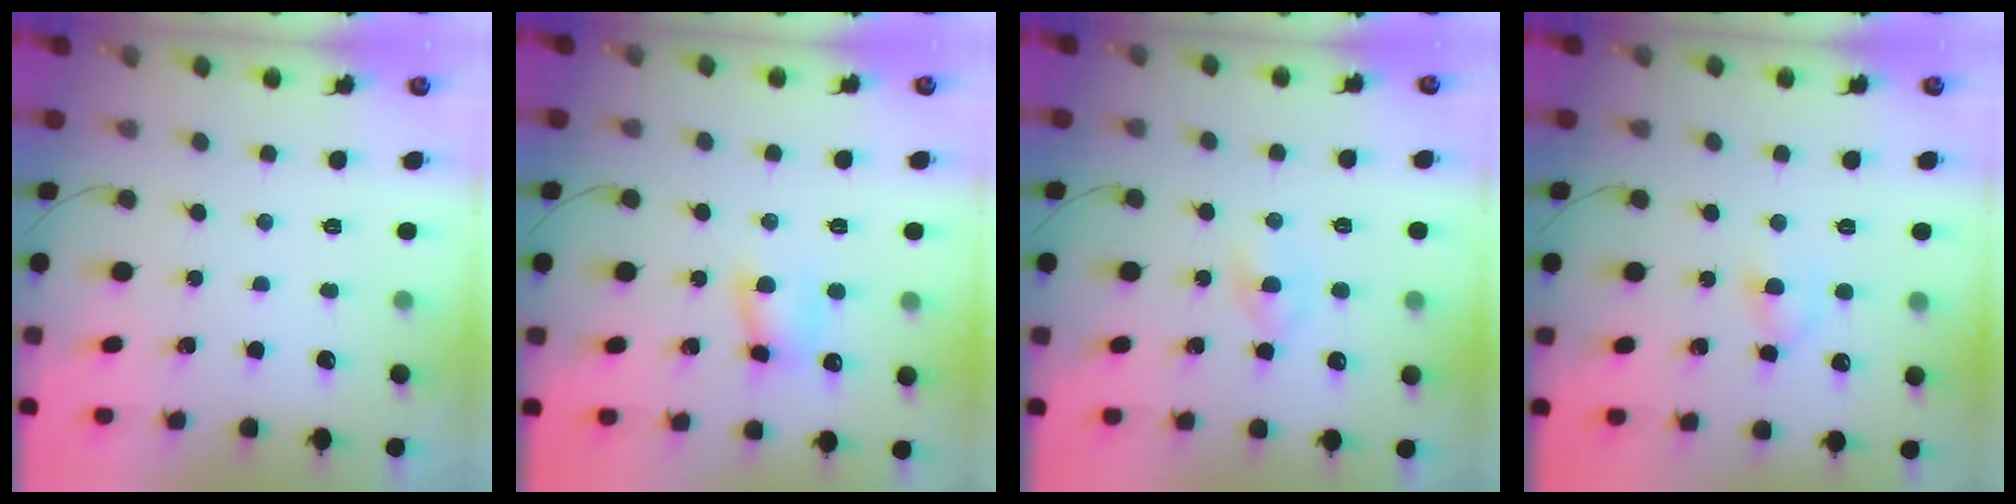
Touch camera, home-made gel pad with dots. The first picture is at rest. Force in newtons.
{"total": 6.4, "press": 6.4, "slide": 0.5}
{"total": 2.1, "press": 2.0, "slide": 0.7}
{"total": 4.3, "press": 4.2, "slide": 1.3}